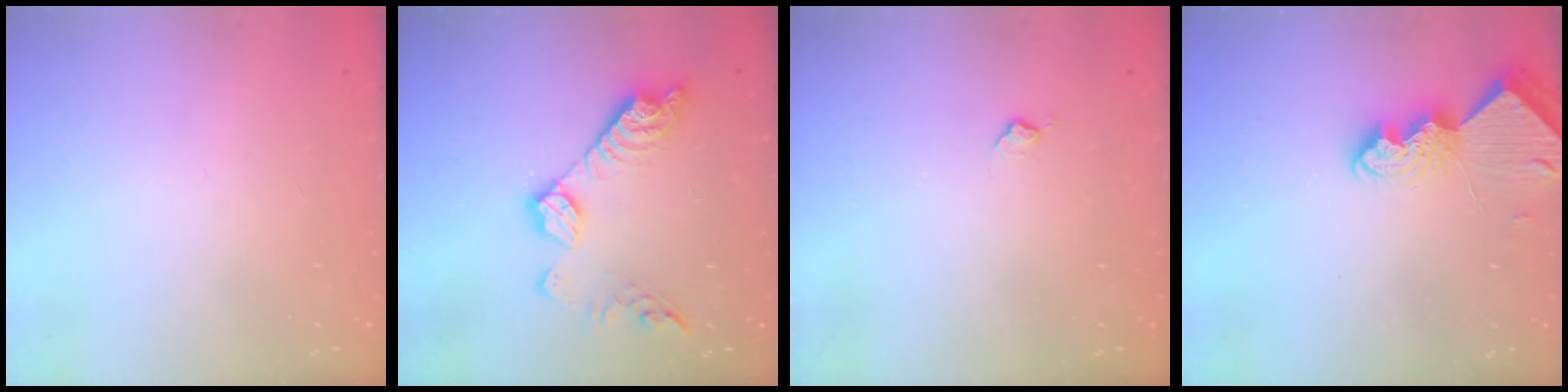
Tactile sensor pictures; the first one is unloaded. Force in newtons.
{"total": 13.2, "press": 13.2, "slide": 0.5}
{"total": 4.1, "press": 4.0, "slide": 0.5}
{"total": 7.9, "press": 7.8, "slide": 0.6}